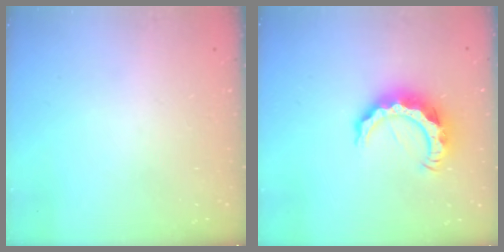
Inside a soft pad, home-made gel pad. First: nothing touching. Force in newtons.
{"total": 10.8, "press": 10.8, "slide": 1.2}